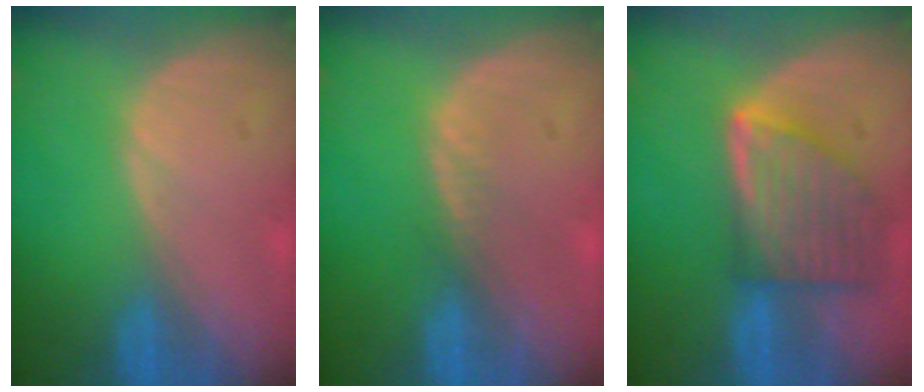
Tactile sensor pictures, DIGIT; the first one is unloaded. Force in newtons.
{"total": 0.9, "press": 0.9, "slide": 0.2}
{"total": 8.2, "press": 7.3, "slide": 3.7}